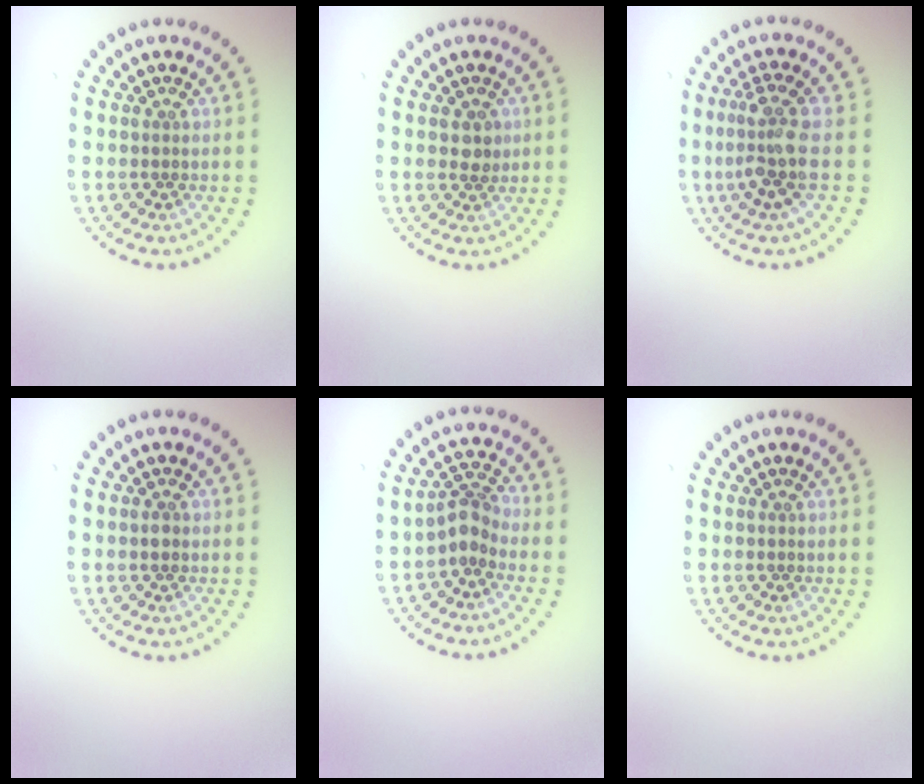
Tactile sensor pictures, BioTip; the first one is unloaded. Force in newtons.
{"total": 1.6, "press": 1.5, "slide": 0.5}
{"total": 3.8, "press": 3.1, "slide": 2.2}
{"total": 0.9, "press": 0.9, "slide": 0.1}
{"total": 2.4, "press": 1.9, "slide": 1.5}
{"total": 0.0}